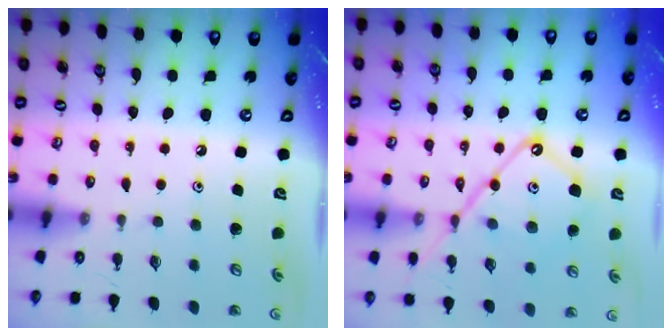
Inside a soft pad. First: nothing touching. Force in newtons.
{"total": 15.2, "press": 15.1, "slide": 1.3}